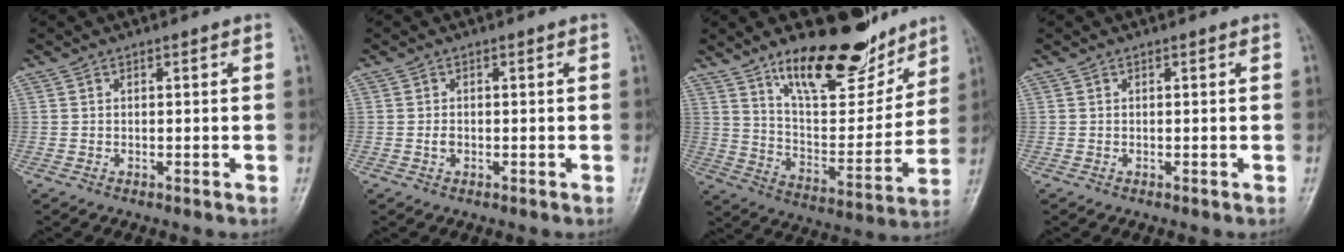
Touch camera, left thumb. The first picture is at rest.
{"total": 0.8, "force": [-0.4, 0.6, 0.4], "torque": [-0.011, 0.000, -0.009]}
{"total": 19.5, "force": [13.8, 7.6, 11.4], "torque": [-0.129, -0.088, 0.230]}
{"total": 0.0}